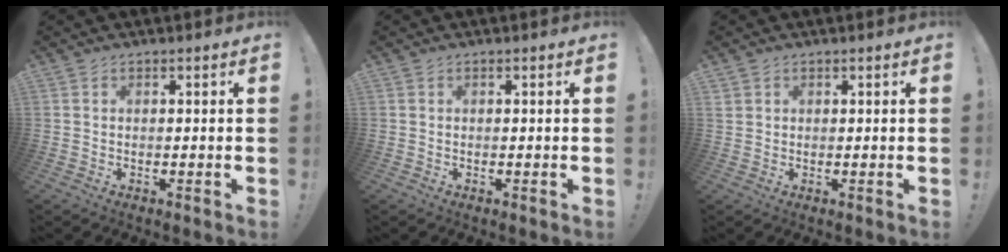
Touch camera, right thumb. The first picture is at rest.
{"total": 0.0}
{"total": 1.2, "force": [0.7, 1.0, 0.2], "torque": [-0.007, 0.002, 0.015]}